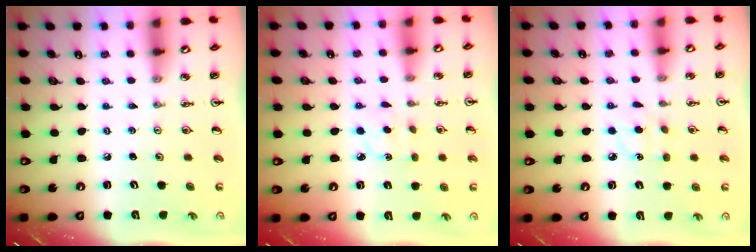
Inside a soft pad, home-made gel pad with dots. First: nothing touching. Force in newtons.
{"total": 2.7, "press": 2.6, "slide": 0.4}
{"total": 5.3, "press": 5.3, "slide": 0.6}